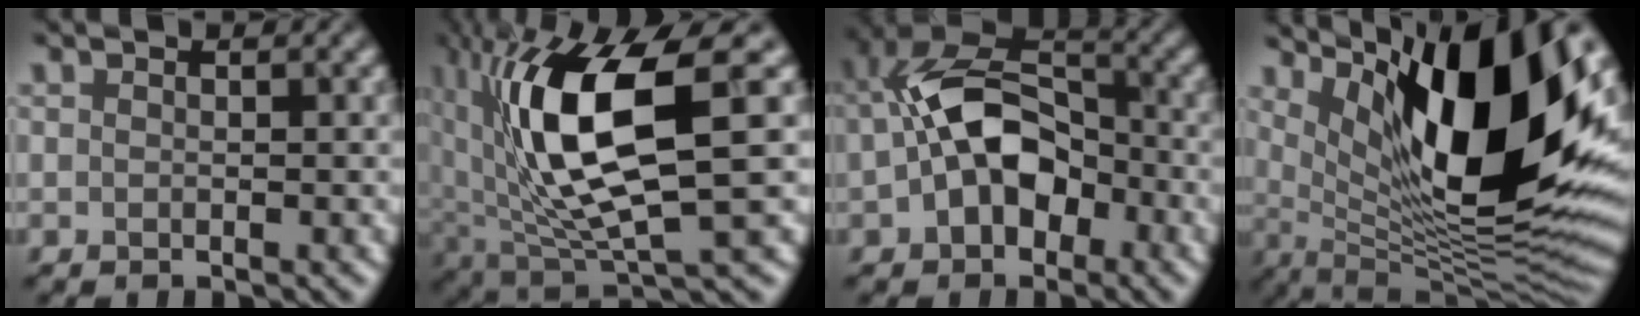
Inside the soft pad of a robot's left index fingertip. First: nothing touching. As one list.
[{"total": 12.1, "force": [1.9, 4.7, 11.0], "torque": [-0.225, -0.017, 0.048]}, {"total": 8.4, "force": [-1.6, 5.4, 6.2], "torque": [-0.121, 0.012, -0.033]}, {"total": 16.0, "force": [5.3, 5.0, 14.2], "torque": [-0.212, -0.011, 0.098]}]